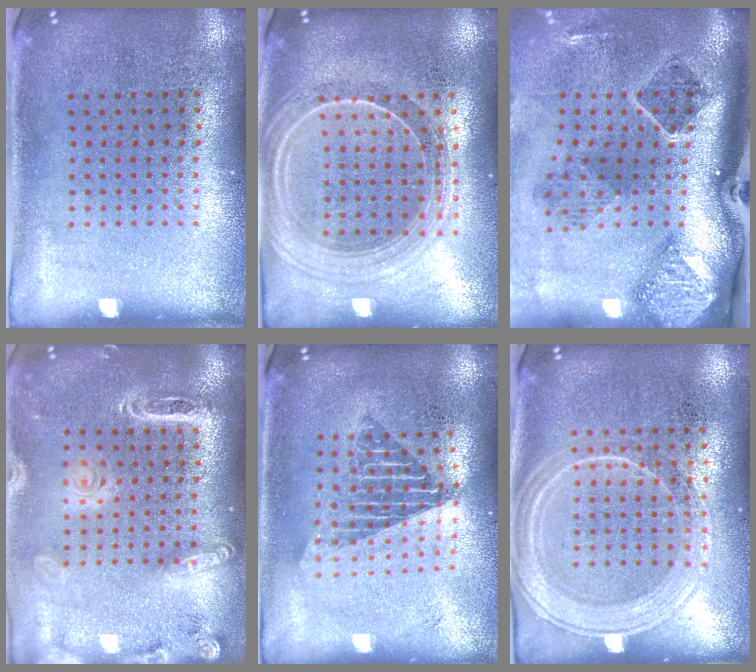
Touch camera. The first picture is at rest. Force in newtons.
{"total": 2.2, "press": 2.0, "slide": 1.1}
{"total": 3.0, "press": 1.9, "slide": 2.3}
{"total": 1.9, "press": 1.8, "slide": 0.7}
{"total": 1.7, "press": 1.3, "slide": 1.0}
{"total": 1.9, "press": 1.8, "slide": 0.5}